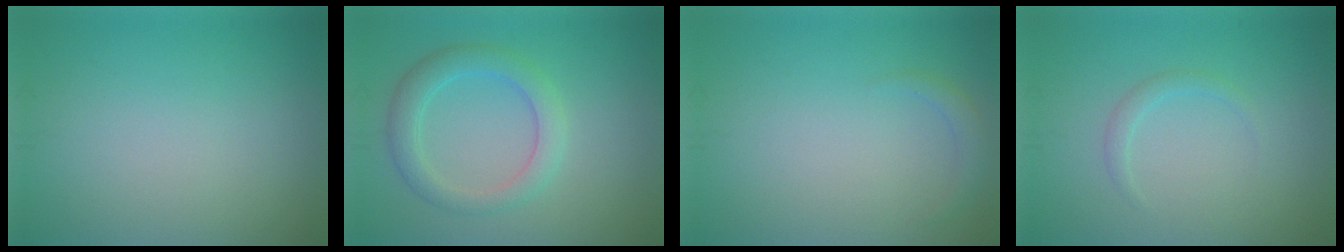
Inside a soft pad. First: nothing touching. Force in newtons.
{"total": 3.5, "press": 3.5, "slide": 0.2}
{"total": 1.1, "press": 1.1, "slide": 0.1}
{"total": 1.1, "press": 1.1, "slide": 0.1}